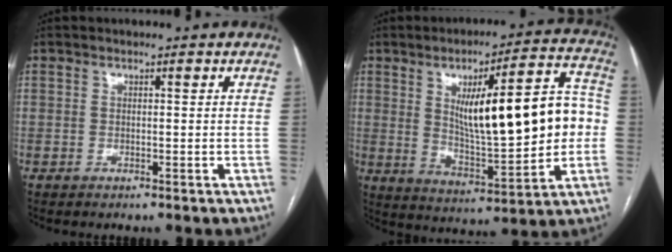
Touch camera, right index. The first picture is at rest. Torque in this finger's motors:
{"motor_torque": [1.47, 0.67, 0.61, 0.21]}